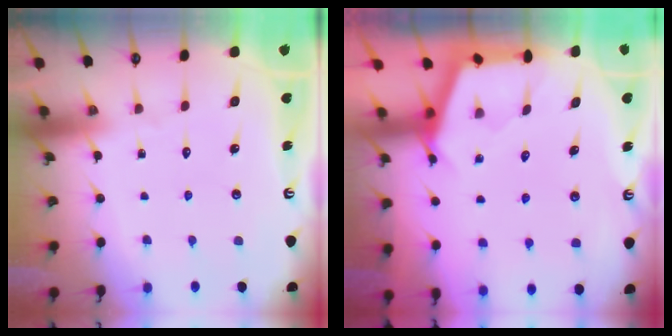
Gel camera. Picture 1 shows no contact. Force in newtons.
{"total": 2.8, "press": 2.8, "slide": 0.4}